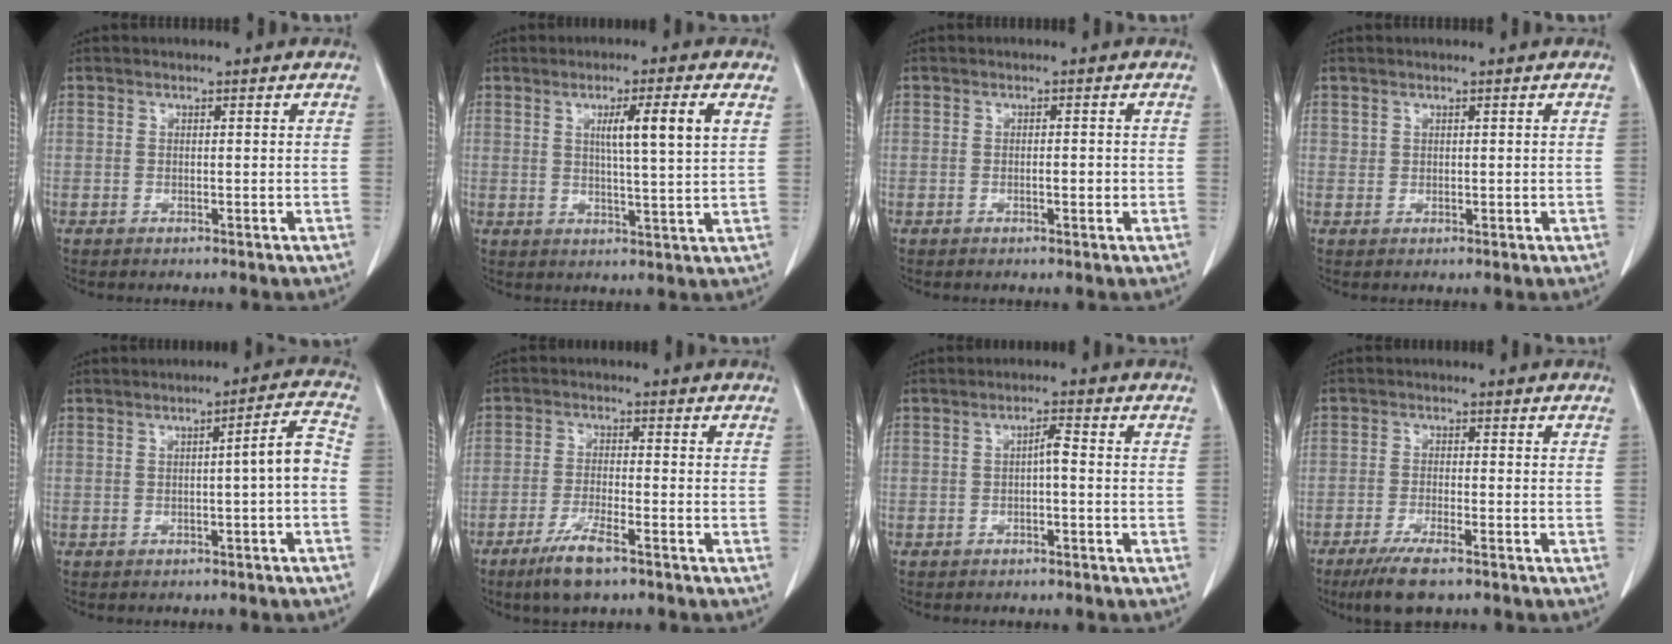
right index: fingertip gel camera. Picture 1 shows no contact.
{"total": 7.6, "force": [2.8, -0.4, 7.0], "torque": [-0.115, -0.001, 0.042]}
{"total": 1.3, "force": [-0.3, 0.4, 1.2], "torque": [-0.019, 0.001, -0.003]}
{"total": 0.7, "force": [0.5, 0.5, 0.1], "torque": [0.008, -0.001, 0.009]}
{"total": 4.6, "force": [-0.8, -0.1, 4.5], "torque": [-0.063, 0.012, -0.012]}
{"total": 6.2, "force": [-4.2, 0.8, 4.5], "torque": [-0.096, -0.008, -0.076]}
{"total": 2.0, "force": [-0.3, 0.3, 1.9], "torque": [-0.036, 0.004, -0.004]}
{"total": 6.3, "force": [-4.4, 0.8, 4.4], "torque": [-0.083, -0.016, -0.072]}